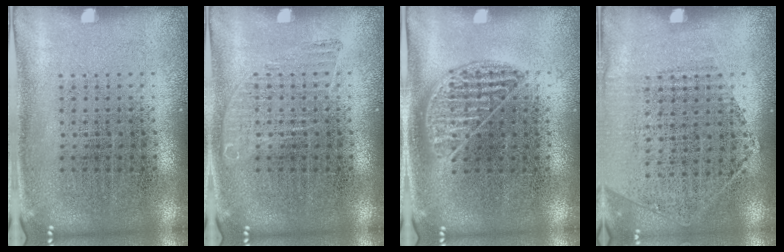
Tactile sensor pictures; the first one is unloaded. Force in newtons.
{"total": 1.0, "press": 1.0, "slide": 0.2}
{"total": 1.0, "press": 0.8, "slide": 0.5}
{"total": 1.1, "press": 0.9, "slide": 0.6}